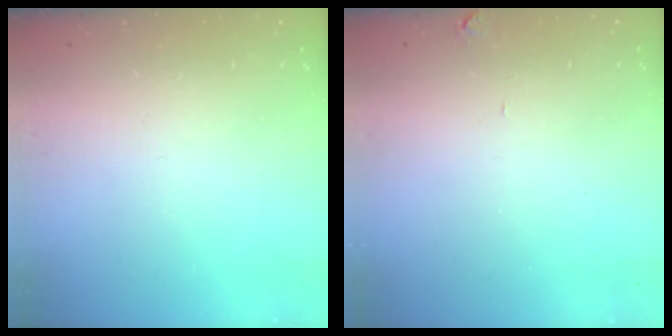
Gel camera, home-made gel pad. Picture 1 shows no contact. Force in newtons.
{"total": 1.3, "press": 1.2, "slide": 0.5}